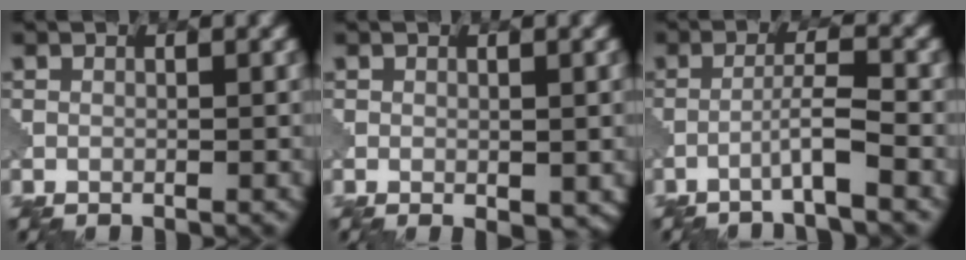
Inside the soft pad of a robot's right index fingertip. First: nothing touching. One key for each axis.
{"total": 1.4, "fx": -0.5, "fy": 0.2, "fz": 1.3, "tx": -0.020, "ty": -0.005, "tz": 0.002}
{"total": 2.9, "fx": -2.3, "fy": -0.6, "fz": 1.7, "tx": -0.030, "ty": 0.015, "tz": -0.053}